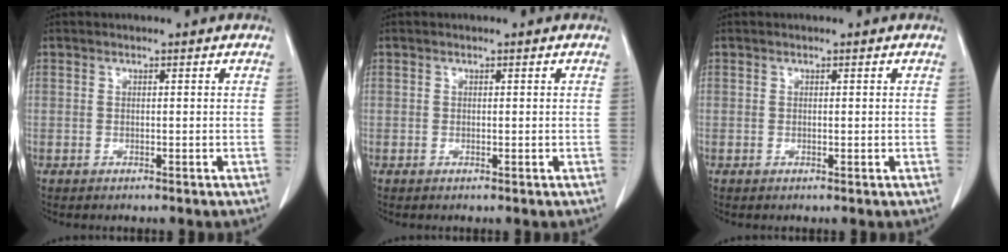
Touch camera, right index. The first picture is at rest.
{"total": 0.0}
{"total": 0.0}